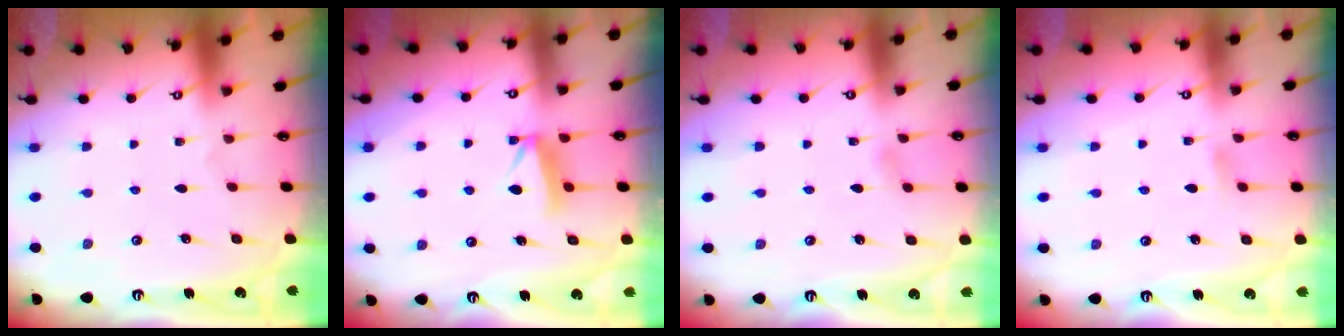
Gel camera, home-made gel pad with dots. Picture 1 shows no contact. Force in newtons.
{"total": 8.0, "press": 8.0, "slide": 0.4}
{"total": 2.9, "press": 2.9, "slide": 0.4}
{"total": 3.1, "press": 3.1, "slide": 0.4}